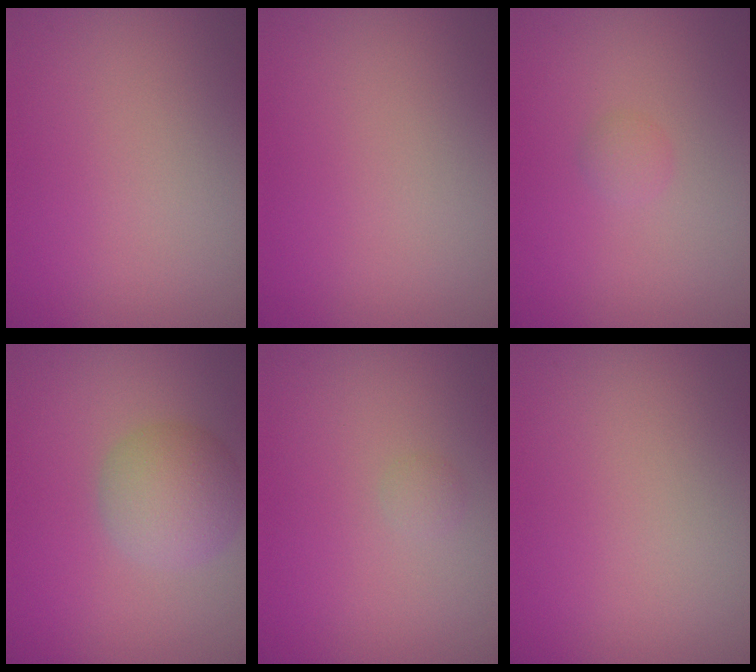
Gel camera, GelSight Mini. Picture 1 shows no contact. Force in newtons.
{"total": 0.0}
{"total": 0.8, "press": 0.8, "slide": 0.1}
{"total": 4.2, "press": 4.2, "slide": 0.0}
{"total": 0.6, "press": 0.6, "slide": 0.1}
{"total": 0.0}